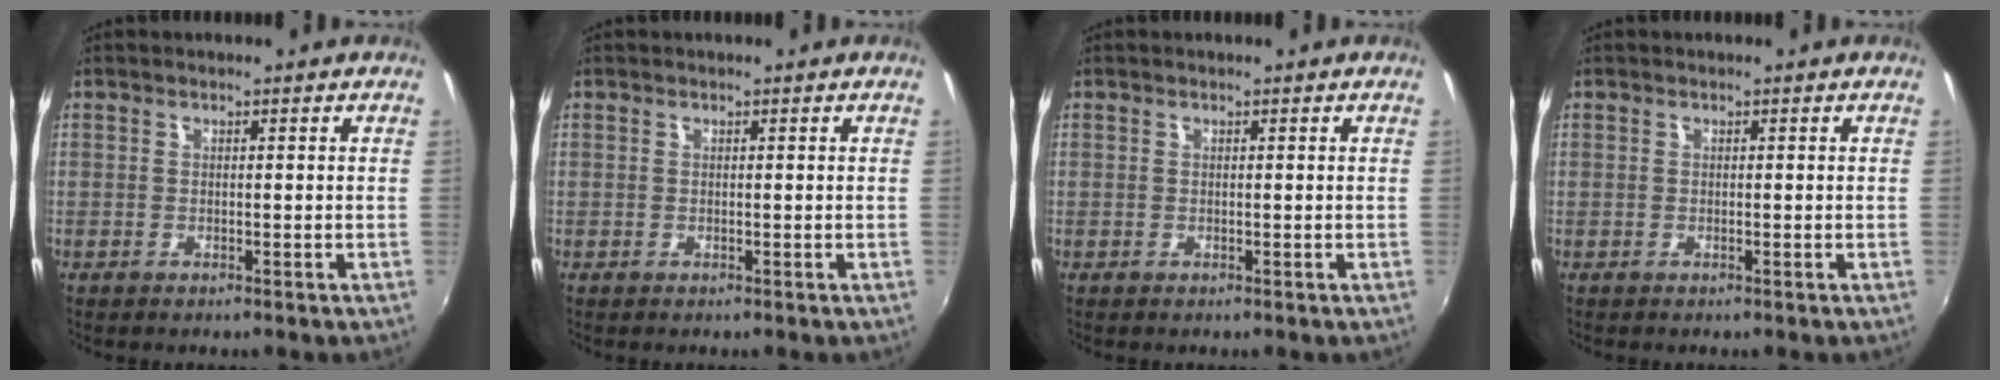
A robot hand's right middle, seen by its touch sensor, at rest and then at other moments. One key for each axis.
{"total": 0.0}
{"total": 0.0}
{"total": 0.0}